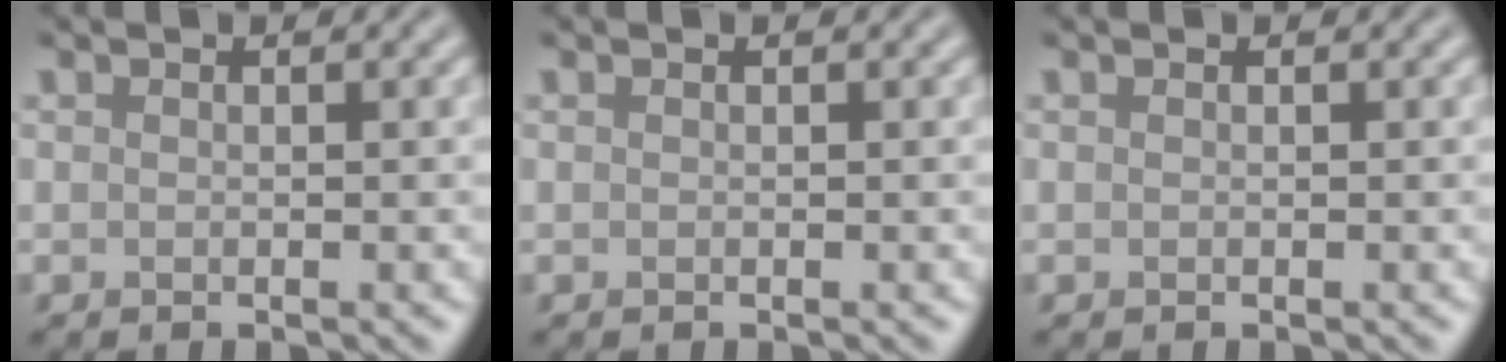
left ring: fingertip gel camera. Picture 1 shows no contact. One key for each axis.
{"total": 0.0}
{"total": 0.0}